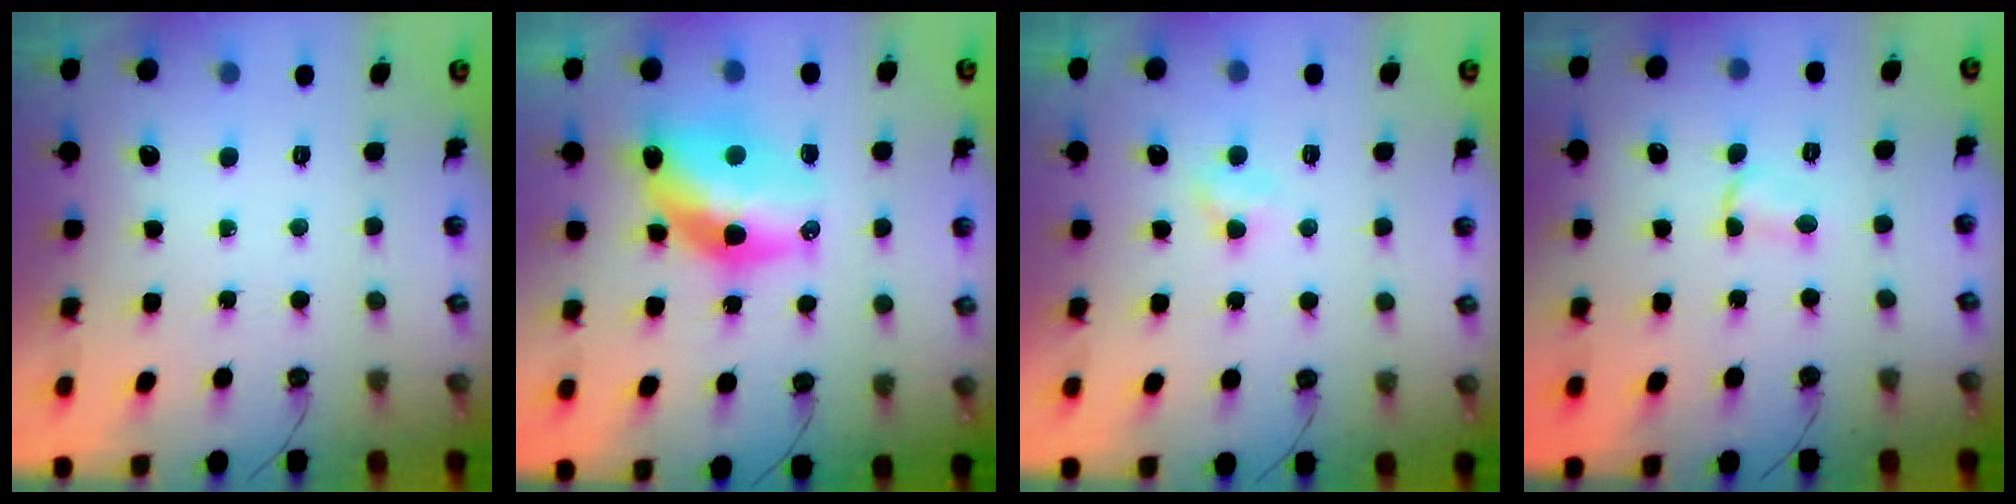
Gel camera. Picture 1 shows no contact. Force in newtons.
{"total": 13.8, "press": 13.7, "slide": 1.5}
{"total": 3.8, "press": 3.7, "slide": 0.7}
{"total": 2.8, "press": 2.8, "slide": 0.4}